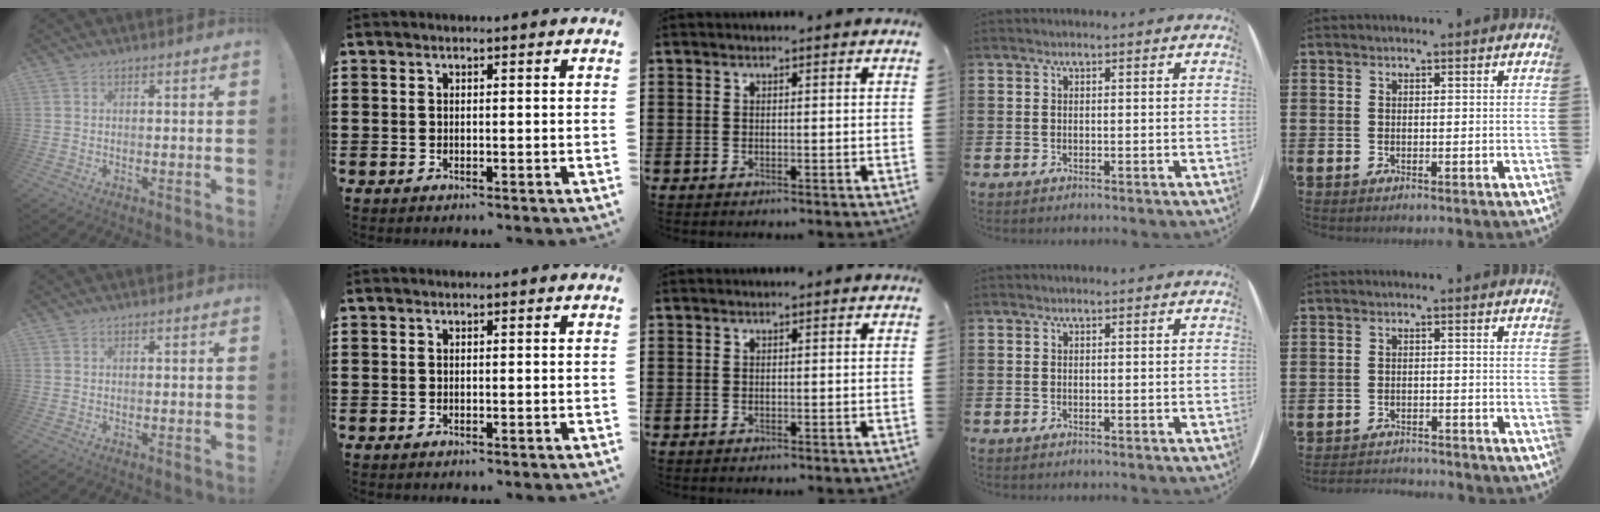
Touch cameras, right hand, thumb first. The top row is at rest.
{"little": {"total": 2.0, "force": [-2.0, 0.0, -0.2], "torque": [-0.003, 0.003, -0.044]}}